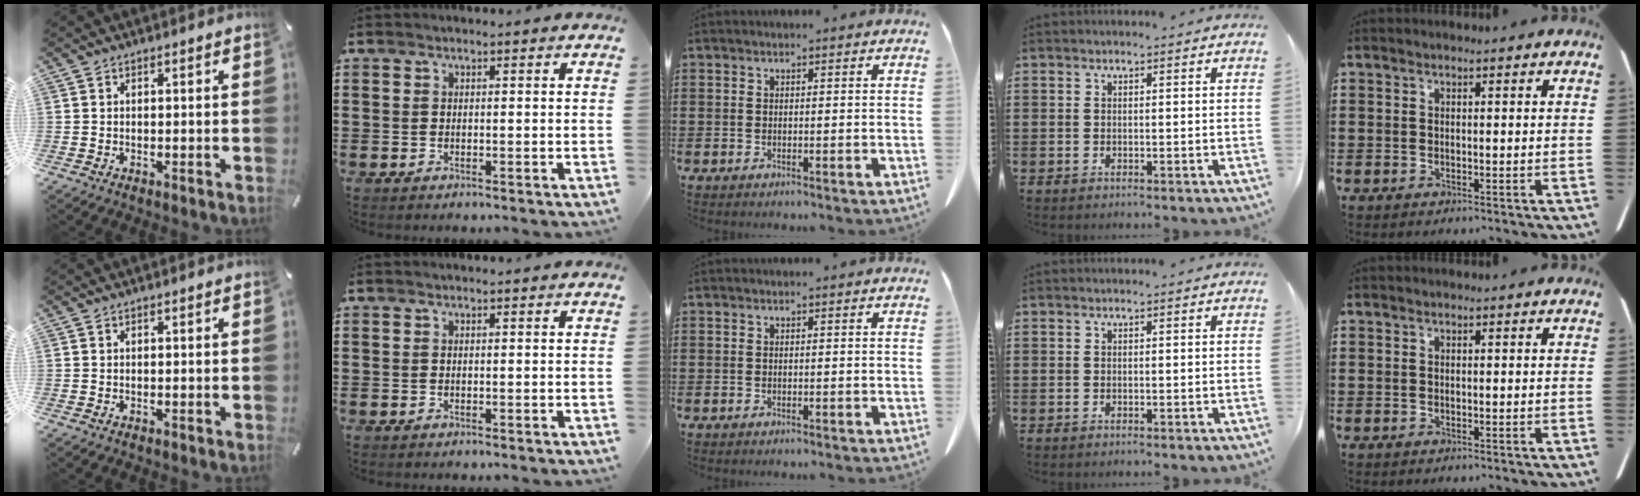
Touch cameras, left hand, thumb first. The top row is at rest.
{}